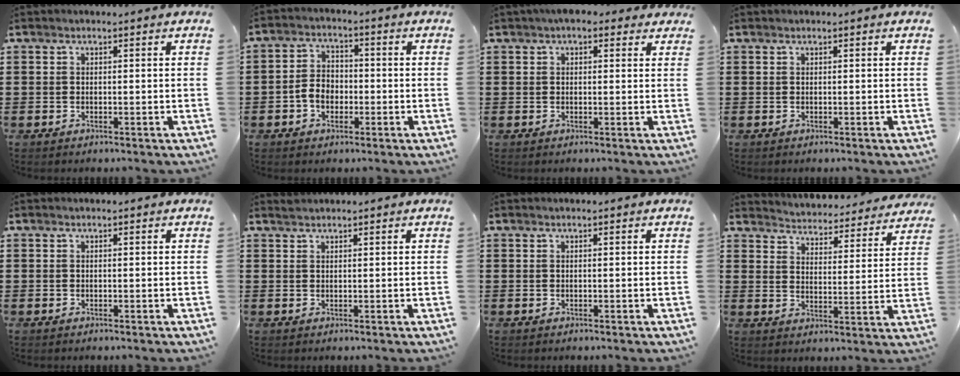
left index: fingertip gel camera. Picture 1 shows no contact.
{"total": 4.3, "force": [-1.5, 3.1, 2.5], "torque": [-0.066, 0.004, -0.035]}
{"total": 2.8, "force": [2.0, 1.4, 1.4], "torque": [-0.026, 0.003, 0.033]}
{"total": 0.0}
{"total": 0.0}
{"total": 0.9, "force": [0.9, 0.1, 0.1], "torque": [-0.004, 0.000, 0.018]}
{"total": 0.0}
{"total": 3.9, "force": [3.9, -0.3, -0.5], "torque": [-0.016, -0.039, 0.062]}